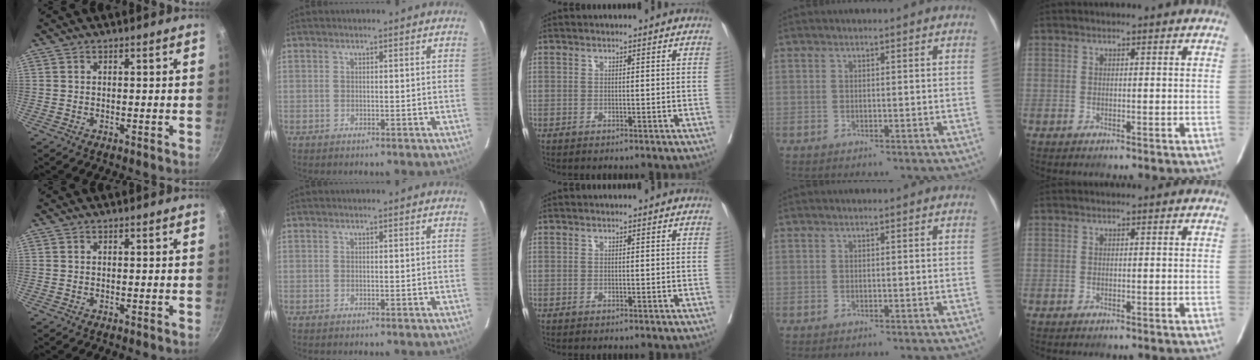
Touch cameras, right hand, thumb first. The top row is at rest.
{}